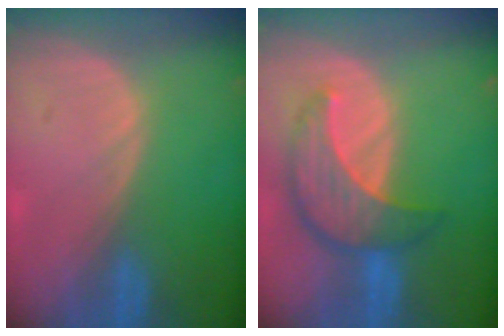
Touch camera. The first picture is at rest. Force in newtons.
{"total": 8.2, "press": 7.6, "slide": 3.3}